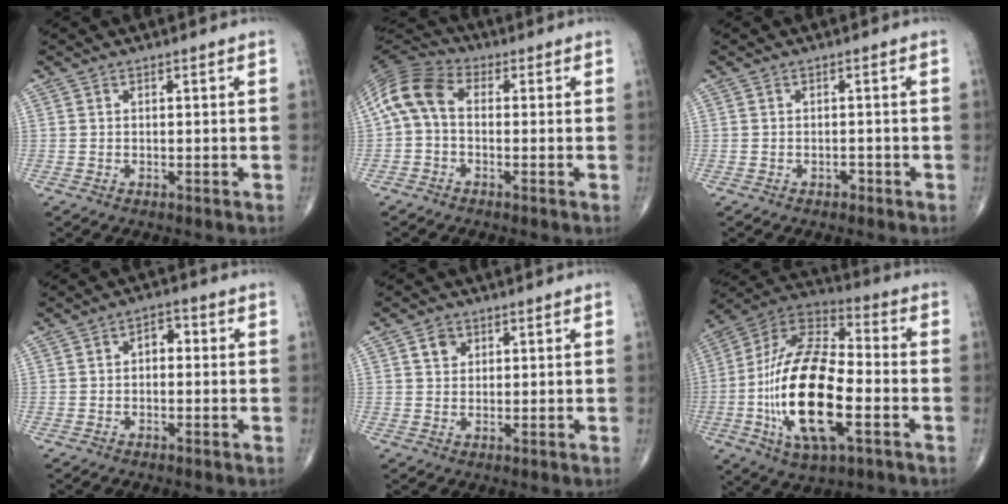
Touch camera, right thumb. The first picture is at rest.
{"total": 9.2, "force": [0.1, 6.0, 7.1], "torque": [-0.140, 0.026, -0.016]}
{"total": 1.0, "force": [-0.6, 0.7, 0.4], "torque": [-0.004, 0.002, -0.012]}
{"total": 3.1, "force": [0.0, 2.1, 2.3], "torque": [-0.016, 0.011, -0.011]}
{"total": 2.9, "force": [1.3, 2.3, 1.2], "torque": [-0.011, -0.005, 0.023]}
{"total": 24.5, "force": [-5.5, 10.5, 21.4], "torque": [-0.419, 0.021, -0.094]}